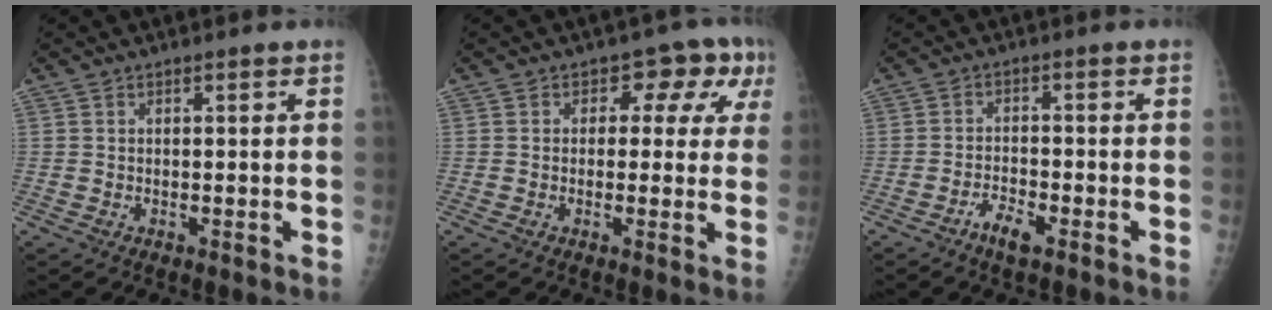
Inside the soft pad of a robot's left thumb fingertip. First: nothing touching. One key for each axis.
{"total": 7.8, "fx": 2.2, "fy": 5.1, "fz": 5.5, "tx": -0.015, "ty": 0.009, "tz": 0.015}
{"total": 3.9, "fx": -2.6, "fy": 1.2, "fz": 2.6, "tx": -0.051, "ty": 0.015, "tz": -0.048}